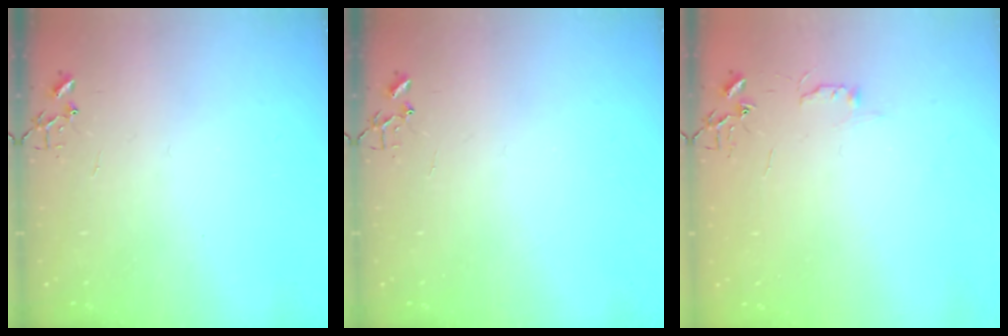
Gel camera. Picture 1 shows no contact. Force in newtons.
{"total": 0.0}
{"total": 4.4, "press": 4.4, "slide": 0.6}